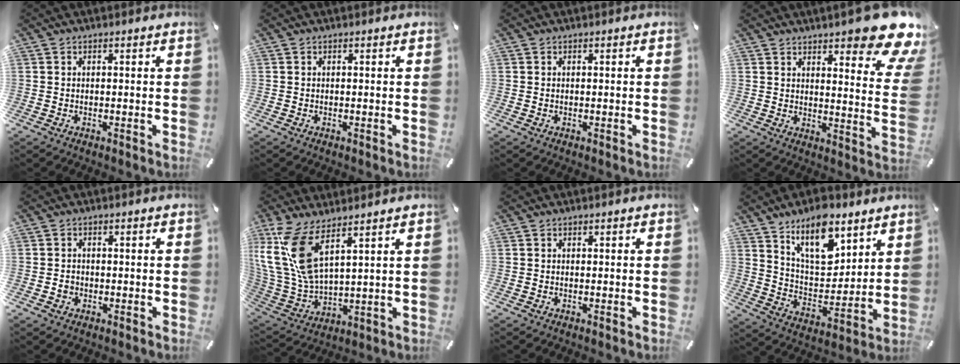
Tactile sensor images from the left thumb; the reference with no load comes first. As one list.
[{"total": 0.0}, {"total": 0.0}, {"total": 13.4, "force": [9.8, 3.7, 8.4], "torque": [-0.107, -0.086, 0.164]}, {"total": 1.5, "force": [-0.5, 1.4, 0.4], "torque": [-0.009, 0.006, -0.012]}, {"total": 15.3, "force": [8.2, 6.6, 11.0], "torque": [-0.275, -0.052, 0.143]}, {"total": 0.0}, {"total": 15.3, "force": [10.2, 7.7, 8.3], "torque": [-0.135, -0.051, 0.182]}]